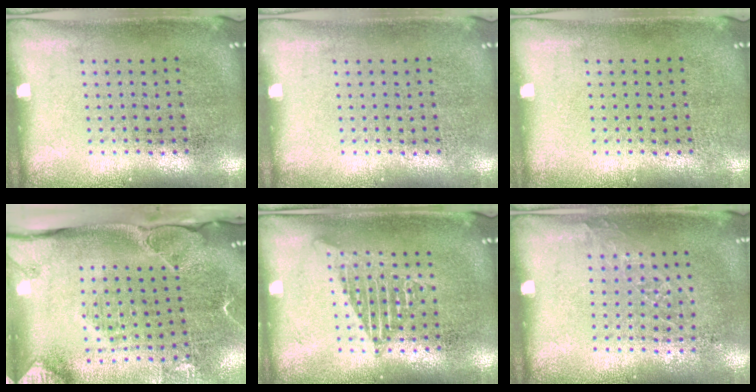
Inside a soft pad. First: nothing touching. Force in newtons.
{"total": 0.0}
{"total": 0.0}
{"total": 2.8, "press": 2.2, "slide": 1.7}
{"total": 1.3, "press": 1.3, "slide": 0.1}
{"total": 0.8, "press": 0.8, "slide": 0.3}